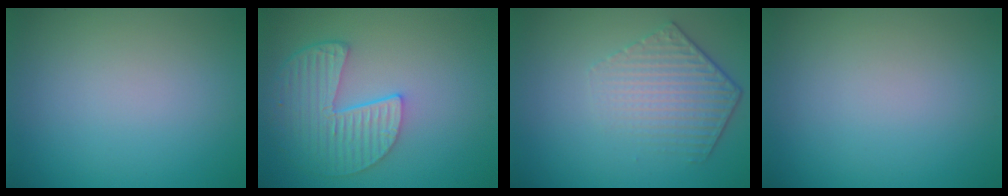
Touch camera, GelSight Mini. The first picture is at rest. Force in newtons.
{"total": 5.3, "press": 4.2, "slide": 3.2}
{"total": 4.4, "press": 3.2, "slide": 3.1}
{"total": 0.0}